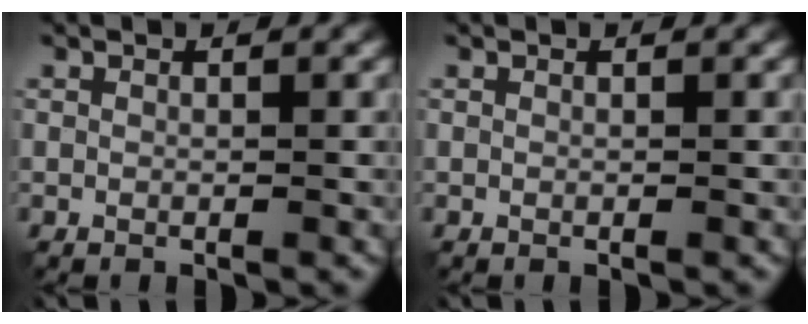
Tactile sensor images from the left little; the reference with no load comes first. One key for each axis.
{"total": 0.0}